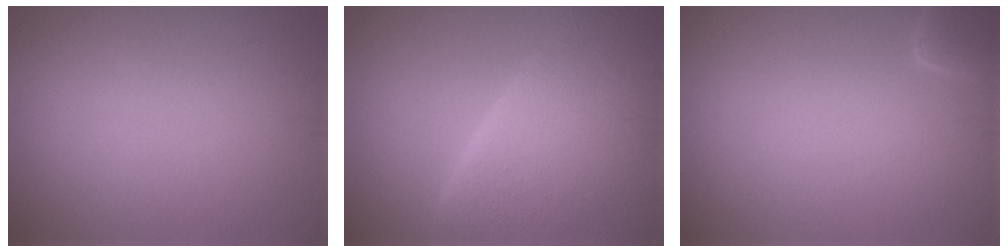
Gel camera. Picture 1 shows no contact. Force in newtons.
{"total": 11.1, "press": 11.1, "slide": 0.6}
{"total": 1.7, "press": 1.7, "slide": 0.2}